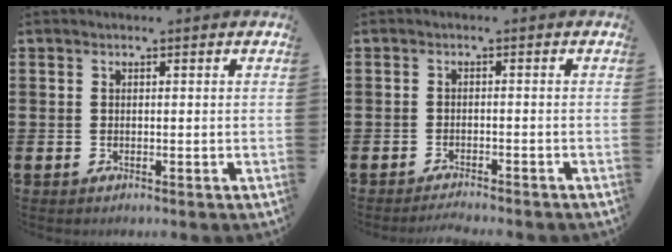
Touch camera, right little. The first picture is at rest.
{"total": 1.5, "force": [-1.5, -0.2, 0.2], "torque": [-0.004, 0.002, -0.030]}